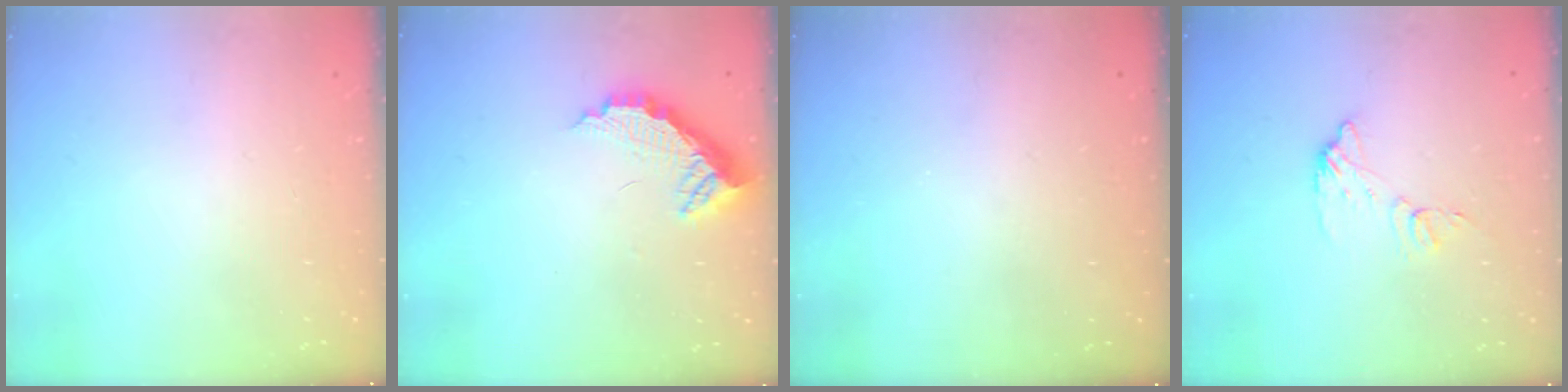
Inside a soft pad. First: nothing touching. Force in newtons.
{"total": 11.0, "press": 11.0, "slide": 0.7}
{"total": 3.2, "press": 3.2, "slide": 0.1}
{"total": 8.1, "press": 8.1, "slide": 0.1}